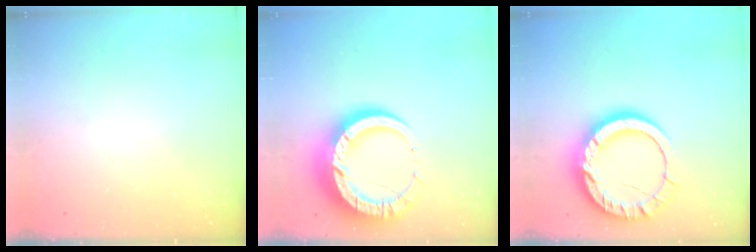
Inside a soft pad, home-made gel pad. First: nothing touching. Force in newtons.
{"total": 16.0, "press": 15.9, "slide": 1.7}
{"total": 16.7, "press": 16.6, "slide": 1.4}